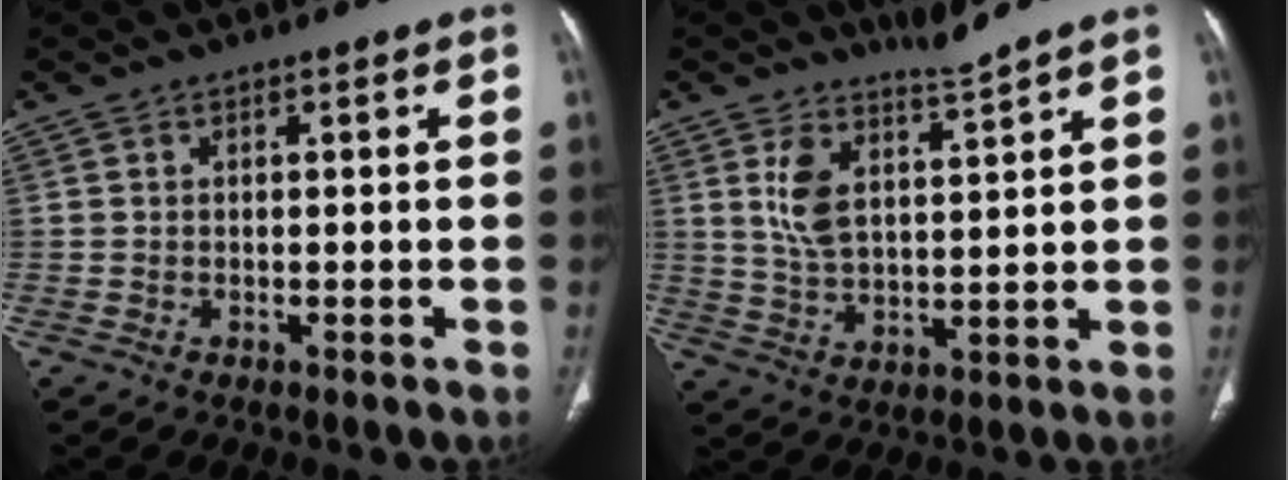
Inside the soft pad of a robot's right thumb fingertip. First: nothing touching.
{"total": 6.5, "force": [4.8, 1.1, 4.3], "torque": [-0.082, -0.045, 0.103]}